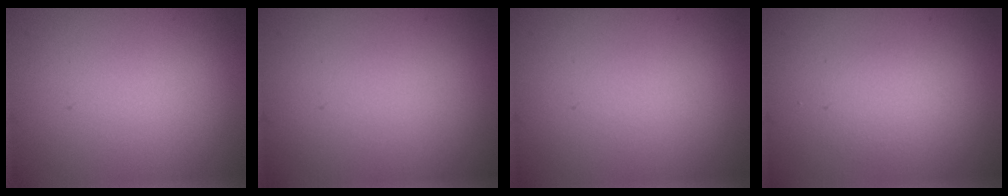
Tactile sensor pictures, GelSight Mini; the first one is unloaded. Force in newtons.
{"total": 0.0}
{"total": 0.0}
{"total": 1.5, "press": 1.5, "slide": 0.0}